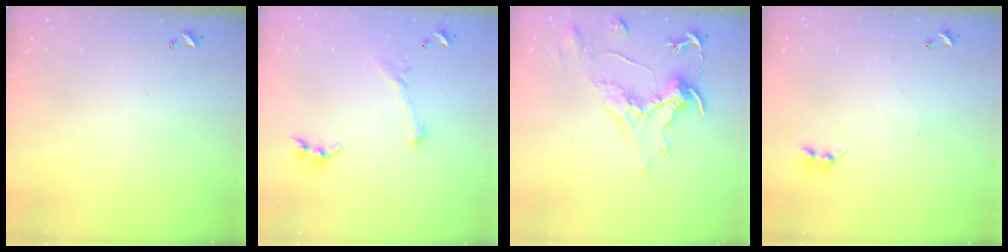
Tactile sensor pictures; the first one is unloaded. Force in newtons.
{"total": 2.9, "press": 2.7, "slide": 0.9}
{"total": 2.2, "press": 1.7, "slide": 1.3}
{"total": 0.0}